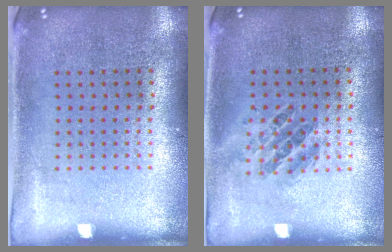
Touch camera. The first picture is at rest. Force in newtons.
{"total": 1.0, "press": 0.9, "slide": 0.5}